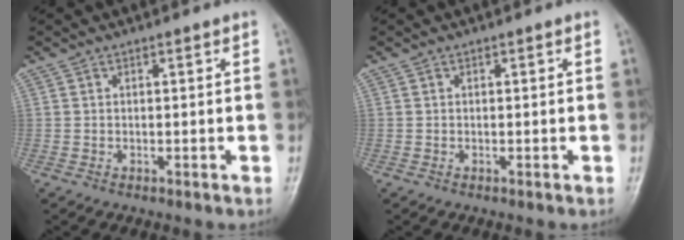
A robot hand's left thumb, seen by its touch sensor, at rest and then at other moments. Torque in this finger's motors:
{"motor_torque": [0.00, 0.00, 0.00, 0.00, 0.00]}